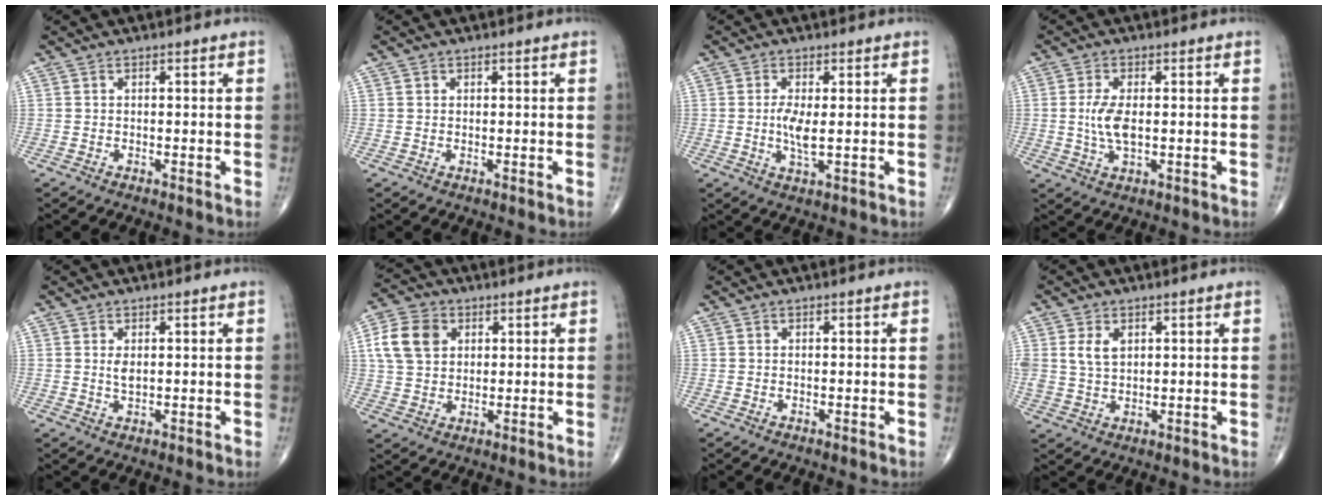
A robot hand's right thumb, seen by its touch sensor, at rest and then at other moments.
{"total": 0.6, "force": [0.2, 0.5, 0.1], "torque": [0.004, 0.001, 0.002]}
{"total": 4.5, "force": [0.1, 1.4, 4.2], "torque": [-0.093, -0.012, 0.000]}
{"total": 5.6, "force": [0.1, 2.5, 5.0], "torque": [-0.106, -0.005, 0.002]}
{"total": 1.9, "force": [0.4, 0.9, 1.6], "torque": [-0.027, -0.005, 0.011]}
{"total": 9.5, "force": [2.7, 7.3, 5.5], "torque": [-0.093, 0.002, 0.050]}
{"total": 0.0}
{"total": 4.7, "force": [1.6, 3.2, 3.1], "torque": [-0.052, -0.005, 0.036]}